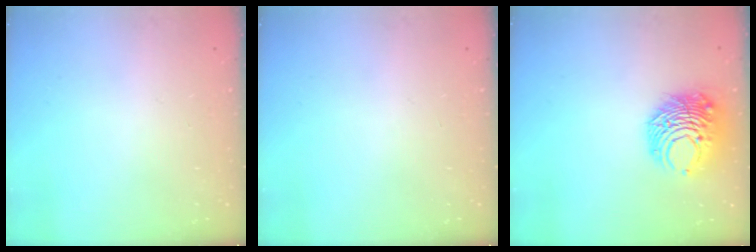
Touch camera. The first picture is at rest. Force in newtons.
{"total": 0.0}
{"total": 10.4, "press": 10.4, "slide": 0.6}